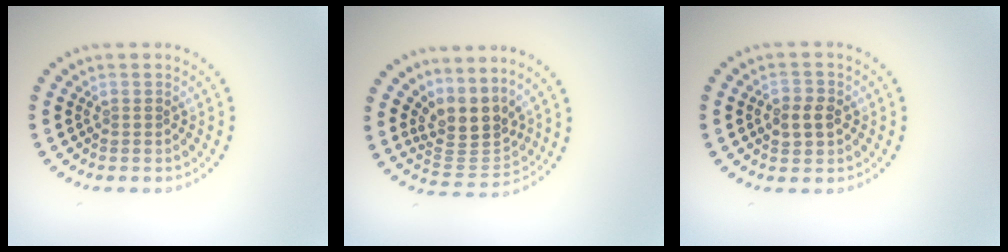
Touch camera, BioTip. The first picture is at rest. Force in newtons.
{"total": 3.9, "press": 3.0, "slide": 2.5}
{"total": 2.4, "press": 2.4, "slide": 0.3}